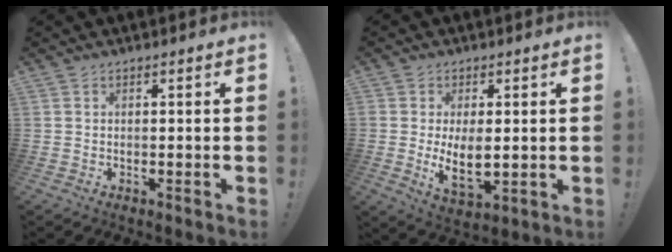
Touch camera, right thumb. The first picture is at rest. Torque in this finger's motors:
{"motor_torque": [2.39, 2.64, 0.79, 0.38, 0.31]}